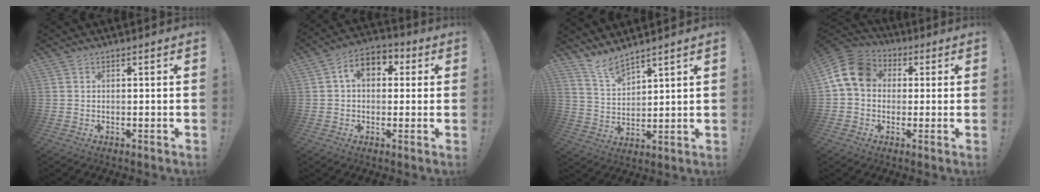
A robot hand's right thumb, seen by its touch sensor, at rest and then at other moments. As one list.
[{"total": 9.2, "force": [2.3, 6.3, 6.3], "torque": [-0.101, 0.011, 0.044]}, {"total": 7.3, "force": [6.6, 1.4, 2.8], "torque": [-0.060, -0.045, 0.122]}, {"total": 13.3, "force": [2.2, 10.1, 8.4], "torque": [-0.143, 0.016, 0.048]}]